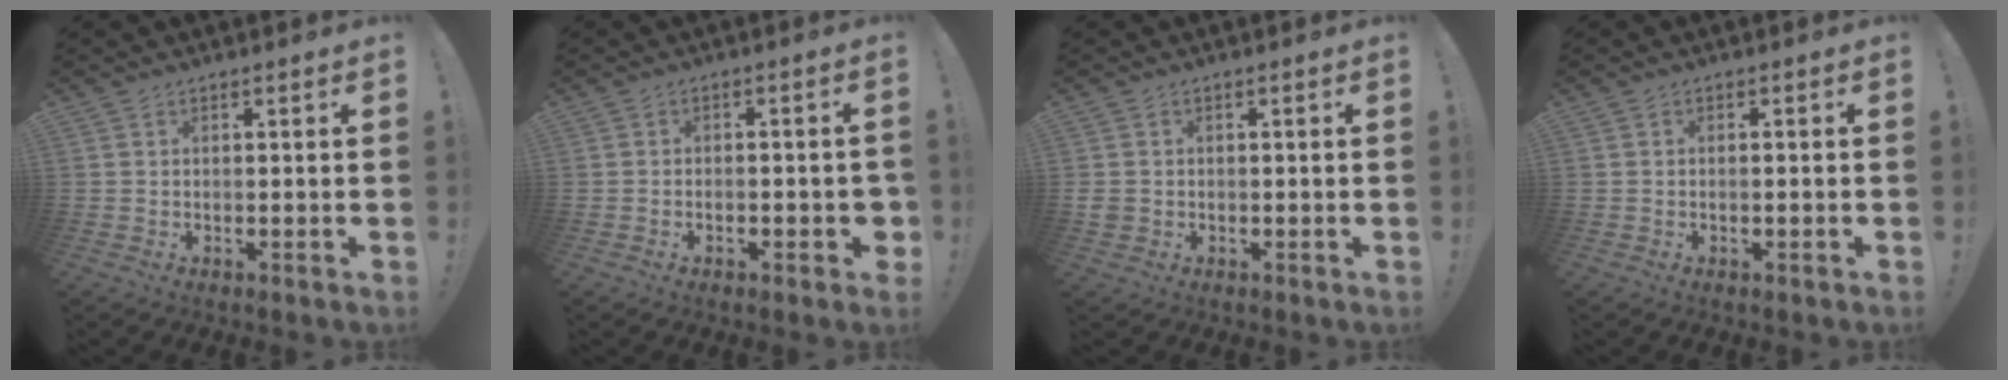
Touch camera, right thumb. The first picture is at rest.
{"total": 2.9, "force": [-1.3, 1.6, 2.0], "torque": [-0.026, 0.012, -0.021]}
{"total": 2.1, "force": [-0.1, 1.9, 1.0], "torque": [-0.018, 0.002, 0.000]}
{"total": 1.0, "force": [-0.7, 0.1, 0.7], "torque": [-0.015, 0.003, -0.012]}